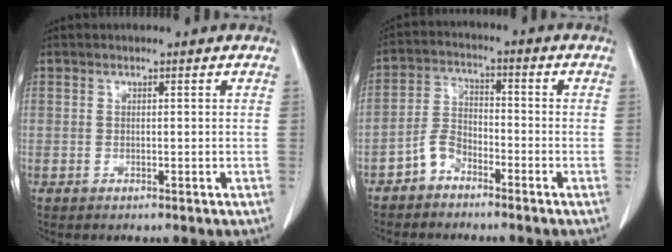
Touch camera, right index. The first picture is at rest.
{"total": 4.6, "force": [-3.1, 2.8, 1.9], "torque": [-0.038, 0.009, -0.063]}